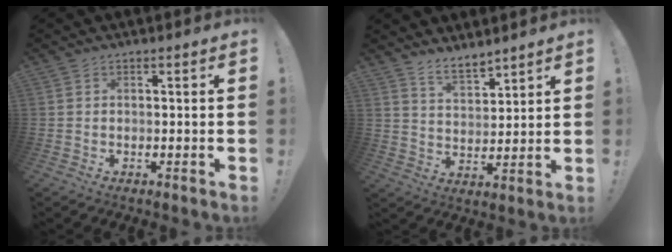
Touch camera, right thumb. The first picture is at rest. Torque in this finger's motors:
{"motor_torque": [-0.47, 1.03, 0.07, -0.02, -0.01]}